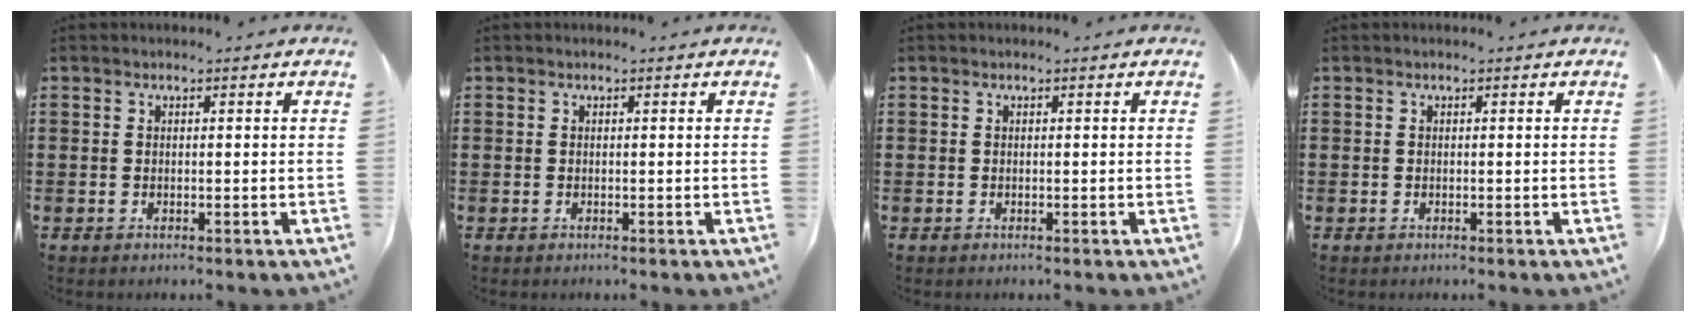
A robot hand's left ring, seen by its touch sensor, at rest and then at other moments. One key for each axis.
{"total": 0.0}
{"total": 0.0}
{"total": 0.0}